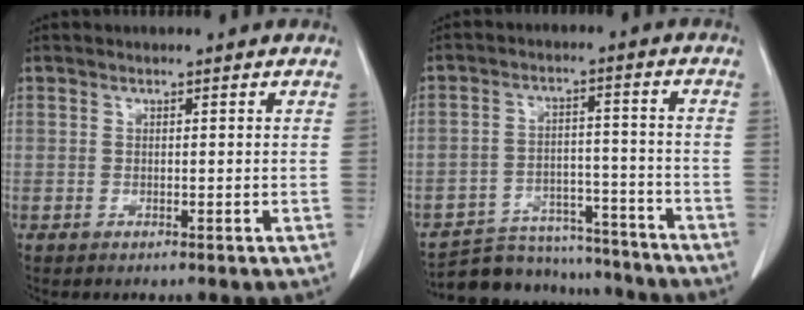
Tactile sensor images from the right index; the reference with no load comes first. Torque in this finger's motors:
{"motor_torque": [-0.21, -0.19, 0.03, 0.00]}